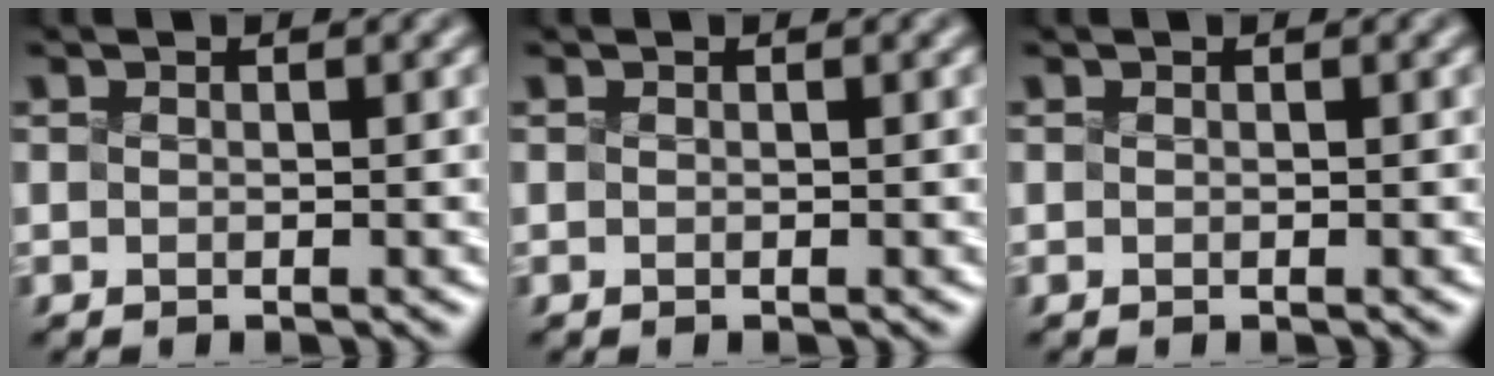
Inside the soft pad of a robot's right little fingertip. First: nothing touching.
{"total": 0.0}
{"total": 0.0}